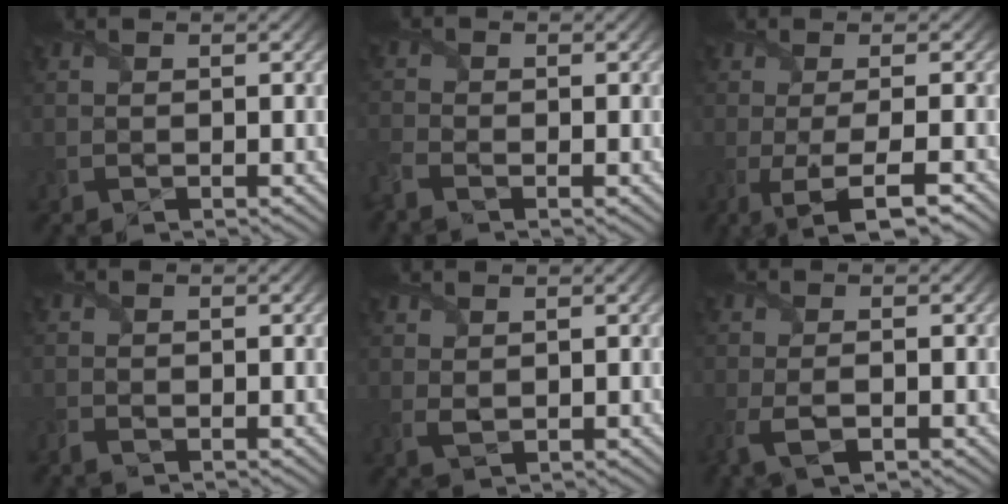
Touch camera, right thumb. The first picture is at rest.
{"total": 2.9, "force": [-1.9, 1.3, 1.7], "torque": [-0.051, -0.006, -0.054]}
{"total": 5.4, "force": [-1.9, 1.0, 4.9], "torque": [-0.072, 0.001, -0.038]}
{"total": 0.9, "force": [-0.6, 0.4, 0.5], "torque": [-0.015, -0.001, -0.017]}
{"total": 1.5, "force": [1.2, 0.6, 0.6], "torque": [-0.019, 0.003, 0.026]}
{"total": 3.6, "force": [-1.5, 1.5, 2.9], "torque": [-0.071, -0.006, -0.031]}